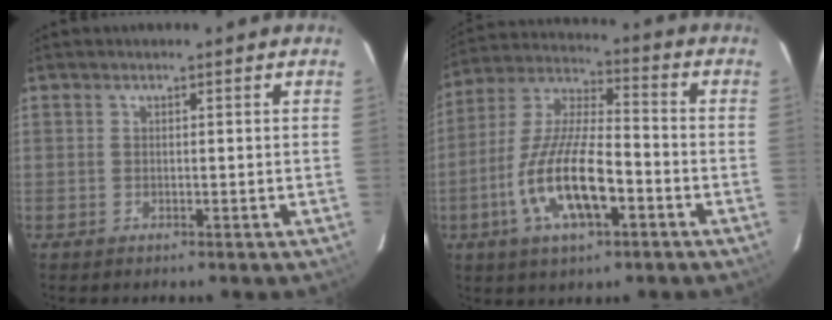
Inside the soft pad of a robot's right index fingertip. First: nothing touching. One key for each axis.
{"total": 15.5, "fx": -5.8, "fy": 5.1, "fz": 13.5, "tx": -0.282, "ty": -0.008, "tz": -0.109}